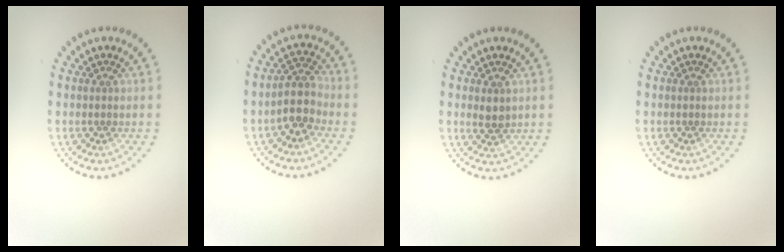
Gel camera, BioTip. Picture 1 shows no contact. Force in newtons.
{"total": 2.8, "press": 2.5, "slide": 1.2}
{"total": 1.3, "press": 1.3, "slide": 0.3}
{"total": 0.0}